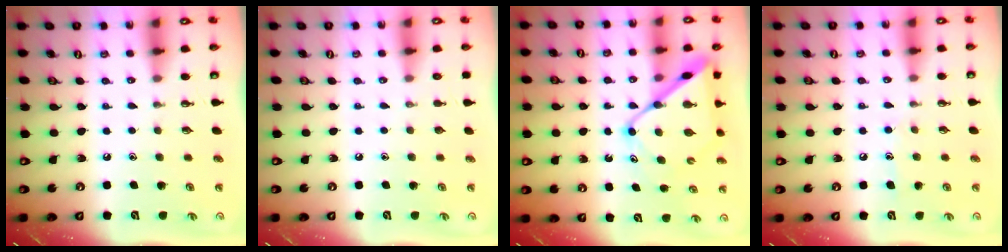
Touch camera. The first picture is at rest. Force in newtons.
{"total": 0.0}
{"total": 13.8, "press": 13.7, "slide": 1.4}
{"total": 6.5, "press": 6.5, "slide": 0.6}